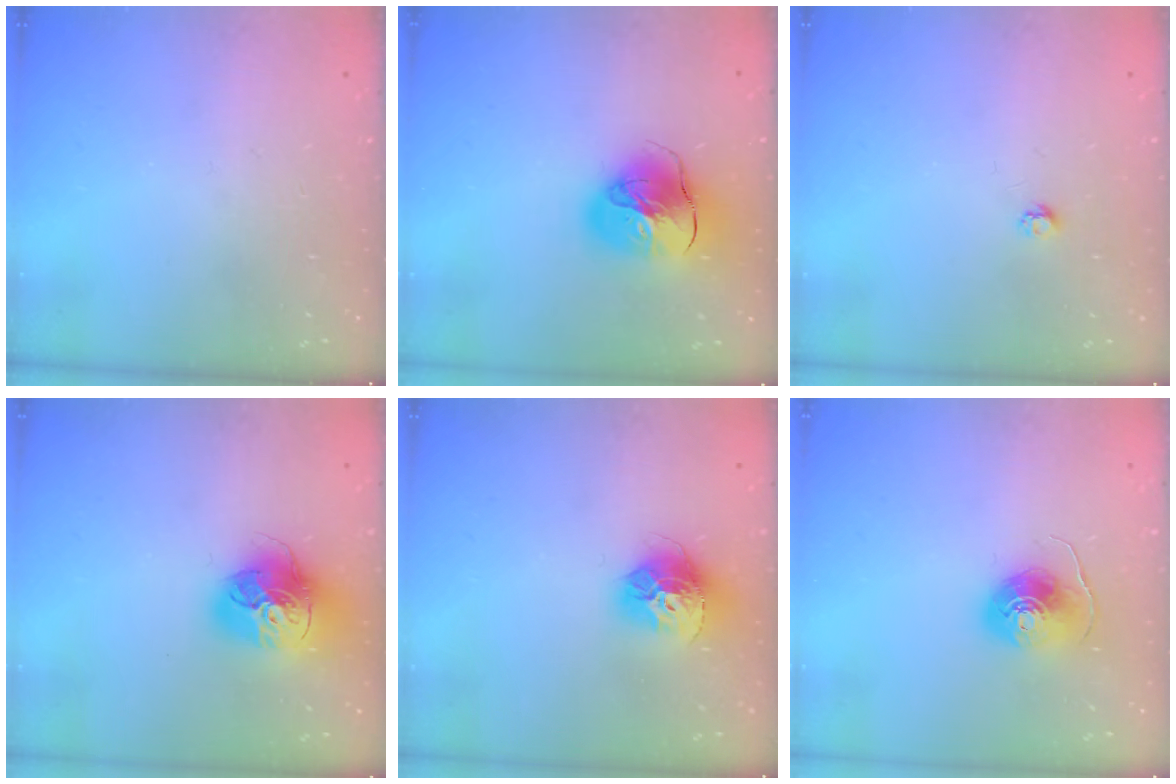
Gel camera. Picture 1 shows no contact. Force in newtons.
{"total": 14.1, "press": 14.0, "slide": 2.0}
{"total": 2.7, "press": 2.7, "slide": 0.4}
{"total": 17.5, "press": 17.3, "slide": 2.0}
{"total": 13.6, "press": 13.5, "slide": 1.4}
{"total": 8.7, "press": 8.7, "slide": 0.5}